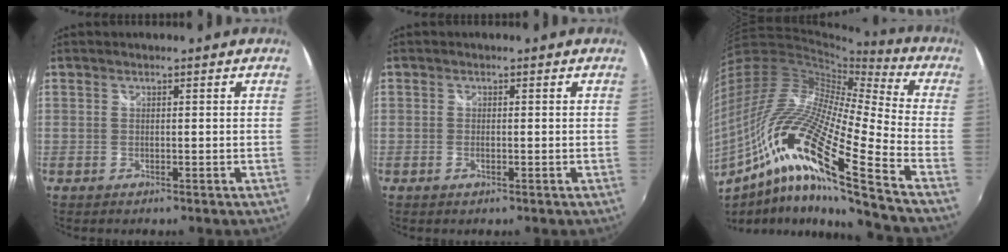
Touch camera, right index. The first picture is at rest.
{"total": 0.9, "force": [-0.4, 0.4, 0.7], "torque": [-0.013, -0.001, -0.008]}
{"total": 25.5, "force": [-12.1, 2.7, 22.3], "torque": [-0.374, -0.061, -0.242]}